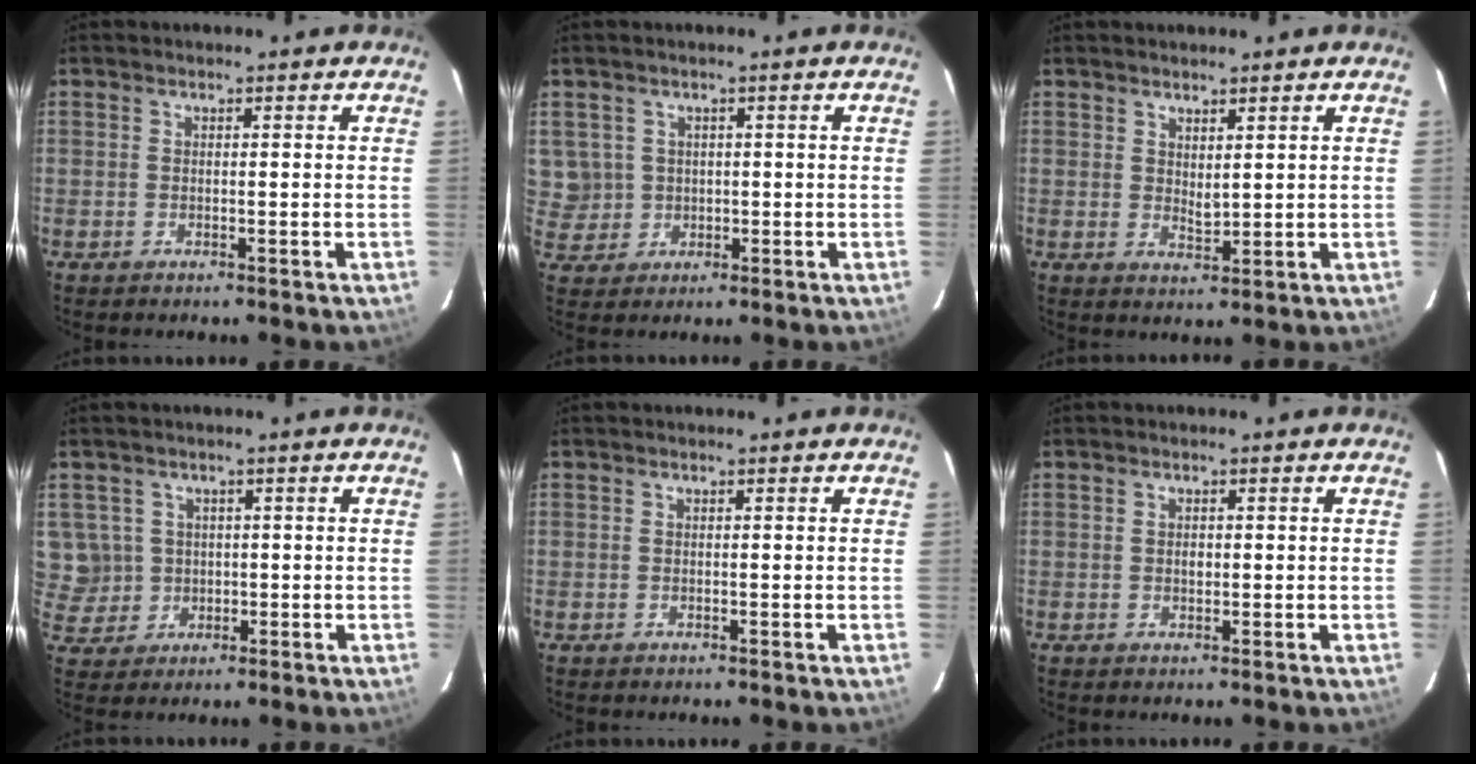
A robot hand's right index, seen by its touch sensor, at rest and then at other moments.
{"total": 4.8, "force": [0.8, 4.7, 0.6], "torque": [-0.003, 0.014, 0.026]}
{"total": 2.5, "force": [1.6, 1.1, 1.6], "torque": [-0.026, -0.005, 0.029]}
{"total": 5.9, "force": [0.7, 5.8, 0.8], "torque": [-0.020, 0.013, 0.029]}
{"total": 0.0}
{"total": 1.1, "force": [0.0, 0.9, 0.7], "torque": [-0.012, 0.003, 0.001]}